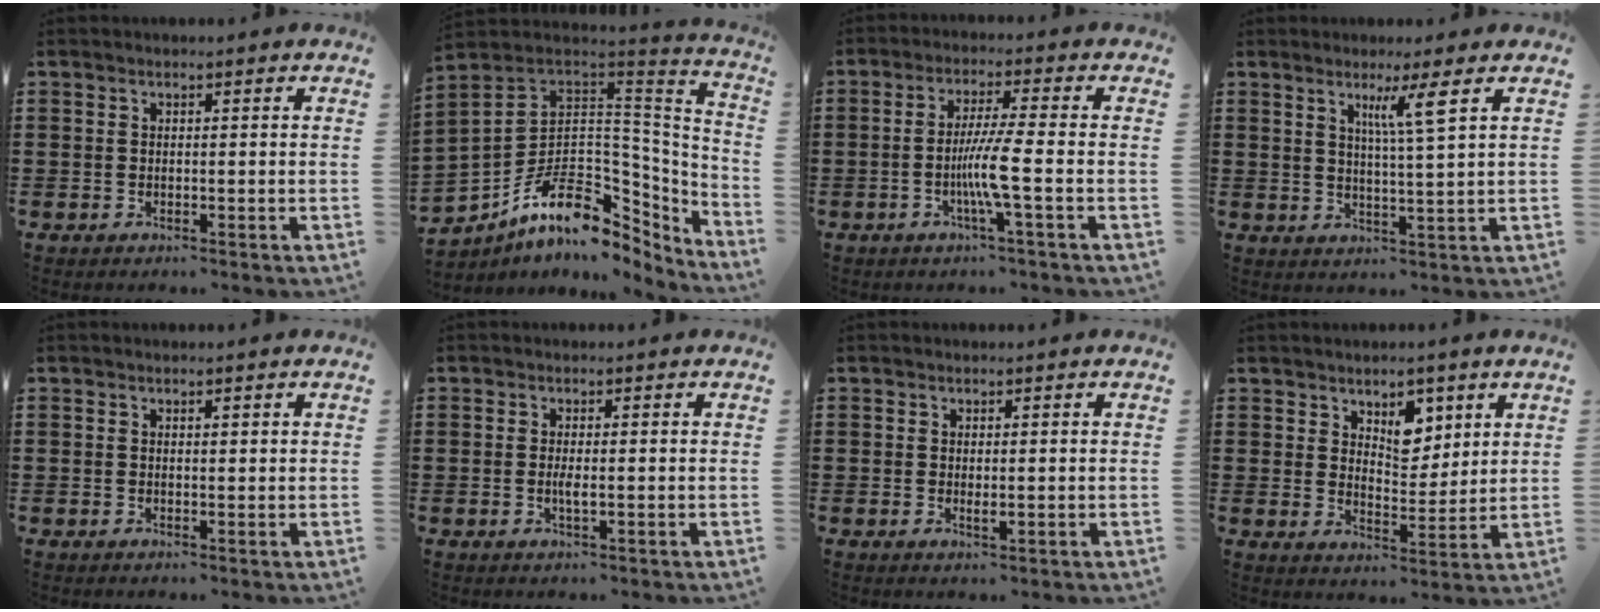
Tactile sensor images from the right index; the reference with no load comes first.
{"total": 14.2, "force": [-5.6, 9.3, 9.0], "torque": [-0.164, 0.004, -0.096]}
{"total": 6.2, "force": [-1.8, -0.6, 5.9], "torque": [-0.115, -0.017, -0.039]}
{"total": 4.7, "force": [2.5, -0.6, 4.0], "torque": [-0.077, -0.006, 0.037]}
{"total": 0.5, "force": [0.4, 0.3, 0.3], "torque": [-0.006, 0.002, 0.007]}
{"total": 1.8, "force": [-0.2, 0.3, 1.7], "torque": [-0.032, -0.003, -0.004]}
{"total": 1.1, "force": [0.1, 0.3, 1.0], "torque": [-0.020, 0.000, 0.002]}
{"total": 5.5, "force": [3.6, 3.4, 2.5], "torque": [-0.041, -0.006, 0.061]}